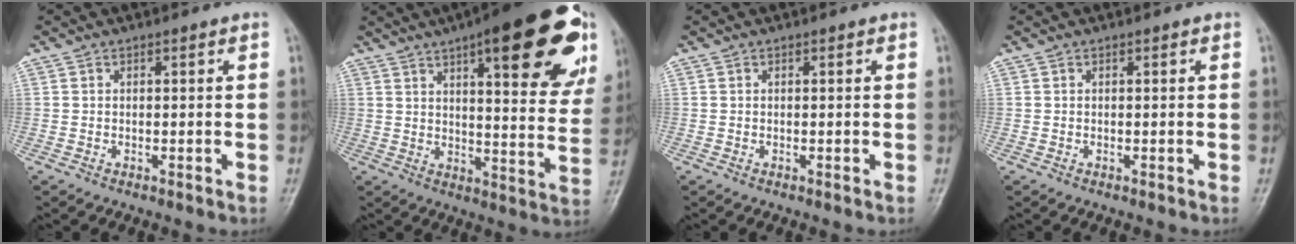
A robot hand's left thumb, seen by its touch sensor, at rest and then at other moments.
{"total": 25.6, "force": [12.9, 7.9, 20.7], "torque": [-0.244, -0.021, 0.172]}
{"total": 0.0}
{"total": 0.0}